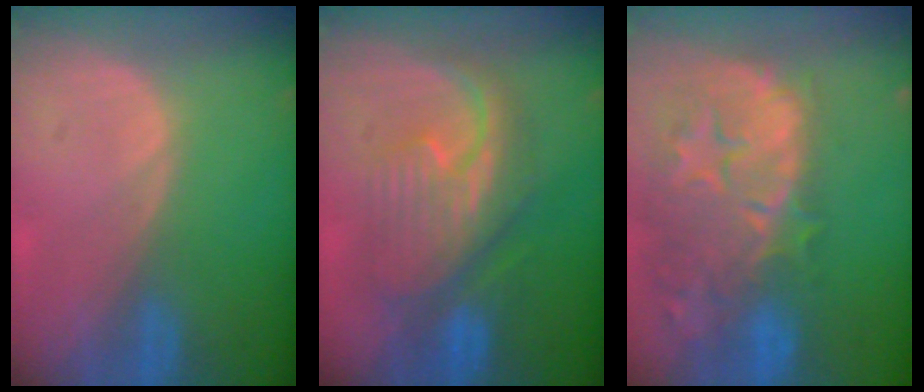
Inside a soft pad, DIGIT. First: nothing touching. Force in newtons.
{"total": 9.0, "press": 8.9, "slide": 0.5}
{"total": 14.8, "press": 11.8, "slide": 9.0}